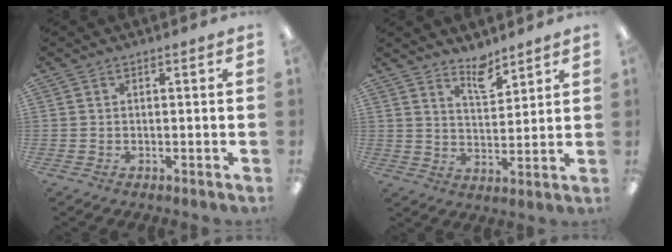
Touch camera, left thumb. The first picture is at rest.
{"total": 6.7, "force": [5.7, 2.3, 2.6], "torque": [-0.026, -0.042, 0.098]}